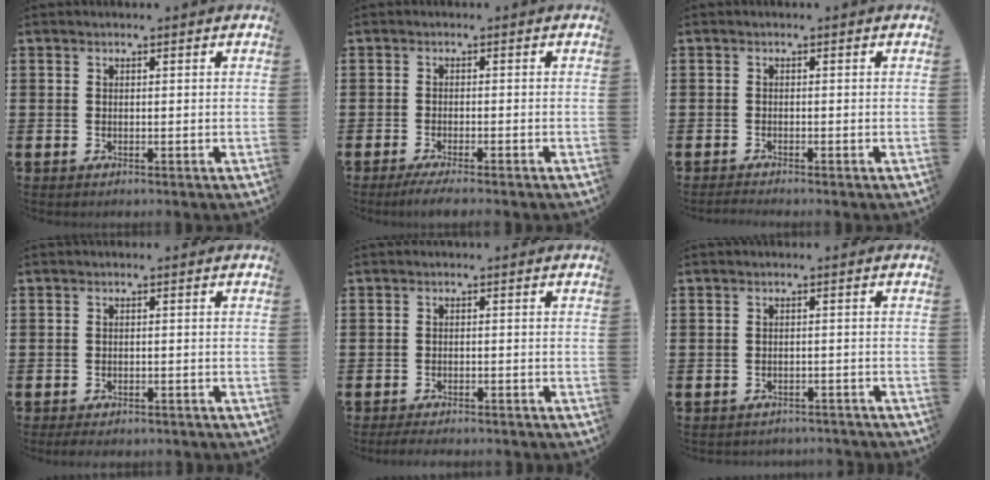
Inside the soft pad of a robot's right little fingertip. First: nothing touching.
{"total": 1.8, "force": [-1.3, 0.0, 1.2], "torque": [-0.018, 0.001, -0.024]}
{"total": 0.7, "force": [-0.7, 0.0, 0.3], "torque": [-0.005, -0.002, -0.013]}
{"total": 1.2, "force": [-1.1, 0.2, 0.4], "torque": [-0.010, -0.001, -0.022]}
{"total": 1.5, "force": [-1.5, 0.0, 0.4], "torque": [-0.008, 0.002, -0.029]}
{"total": 1.2, "force": [-1.2, 0.0, -0.1], "torque": [-0.002, 0.002, -0.027]}